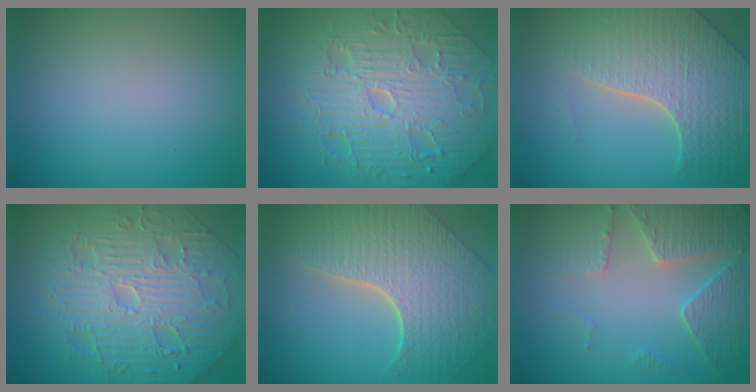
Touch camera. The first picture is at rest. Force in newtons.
{"total": 11.2, "press": 7.2, "slide": 8.6}
{"total": 5.8, "press": 4.9, "slide": 3.0}
{"total": 11.8, "press": 7.7, "slide": 9.0}
{"total": 8.4, "press": 6.0, "slide": 5.8}
{"total": 4.3, "press": 4.3, "slide": 0.6}